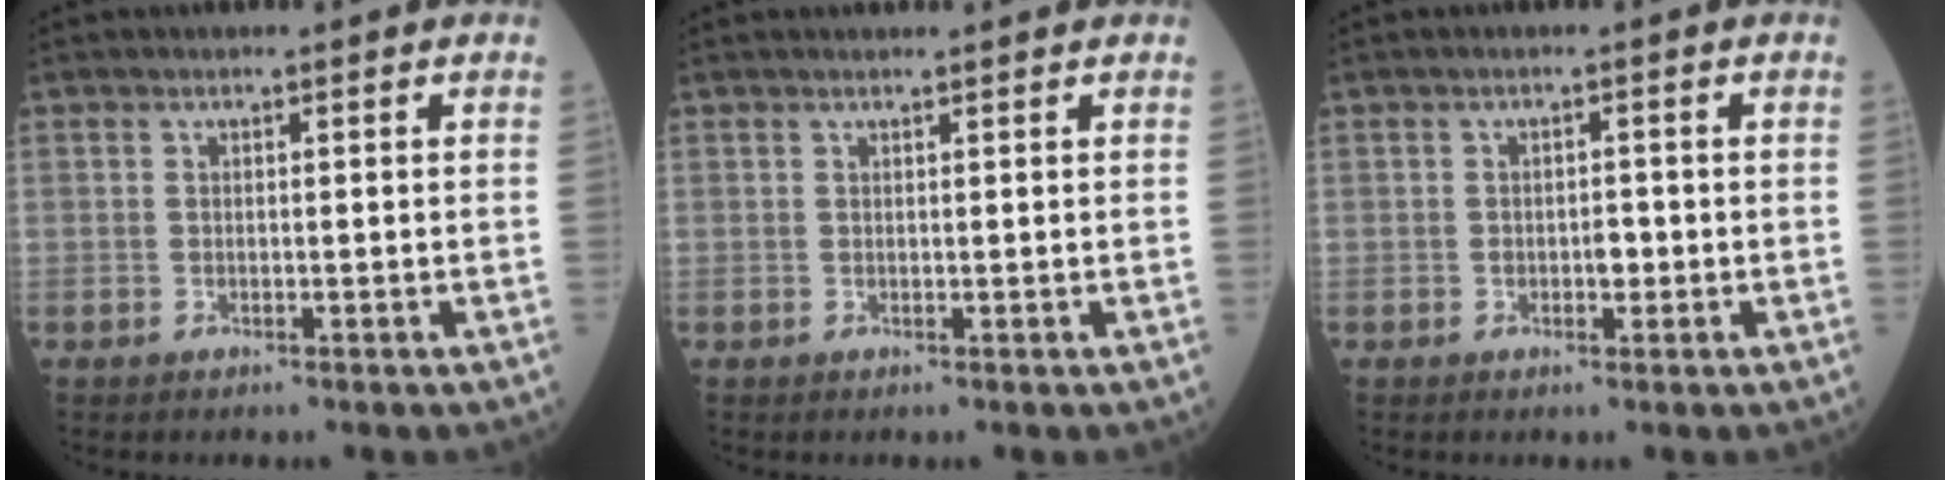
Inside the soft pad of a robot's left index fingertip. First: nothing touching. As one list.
[{"total": 1.7, "force": [1.6, -0.1, 0.5], "torque": [-0.007, 0.007, 0.019]}, {"total": 1.7, "force": [-0.5, 0.9, 1.3], "torque": [-0.019, 0.003, -0.005]}]